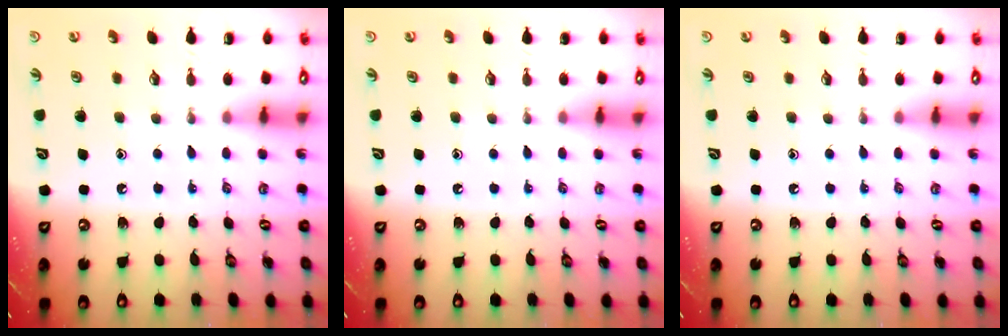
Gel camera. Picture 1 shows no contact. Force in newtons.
{"total": 0.0}
{"total": 0.0}